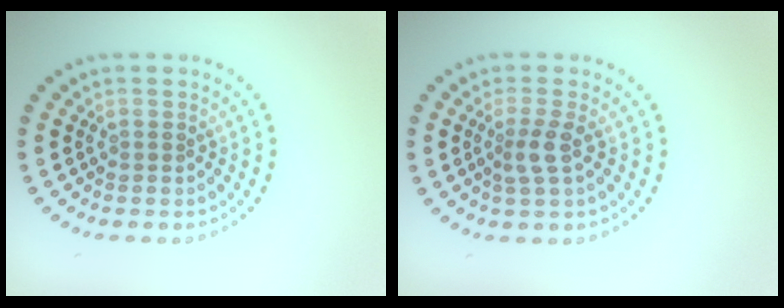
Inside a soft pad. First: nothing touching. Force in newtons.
{"total": 2.0, "press": 1.6, "slide": 1.2}